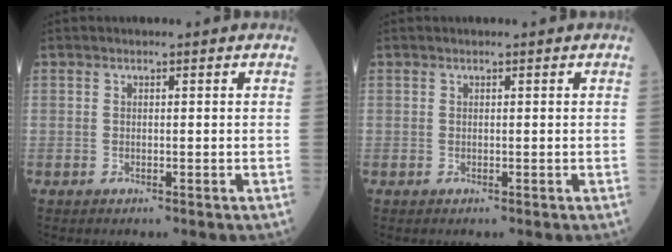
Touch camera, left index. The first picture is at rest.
{"total": 0.0}